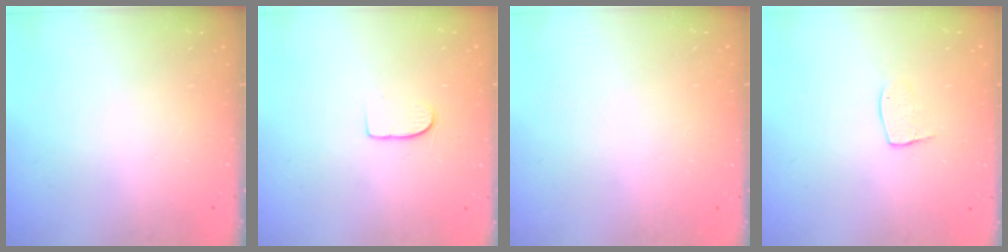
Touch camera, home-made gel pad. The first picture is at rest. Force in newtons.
{"total": 6.6, "press": 6.6, "slide": 0.7}
{"total": 0.0}
{"total": 5.9, "press": 5.9, "slide": 0.4}